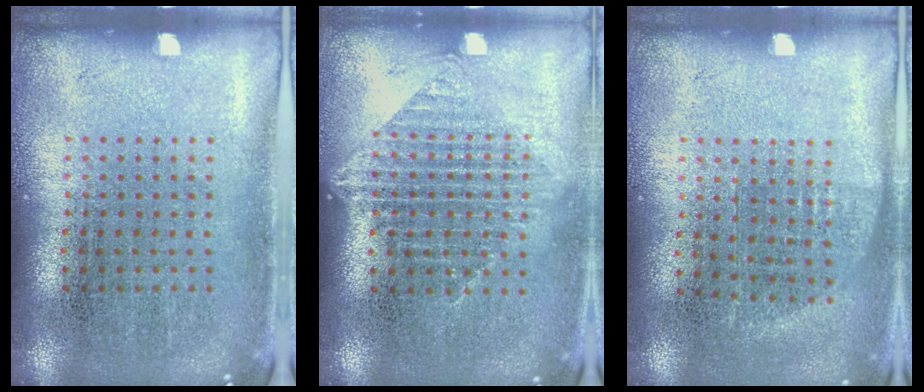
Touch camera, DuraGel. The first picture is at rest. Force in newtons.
{"total": 1.2, "press": 1.1, "slide": 0.5}
{"total": 0.7, "press": 0.6, "slide": 0.4}